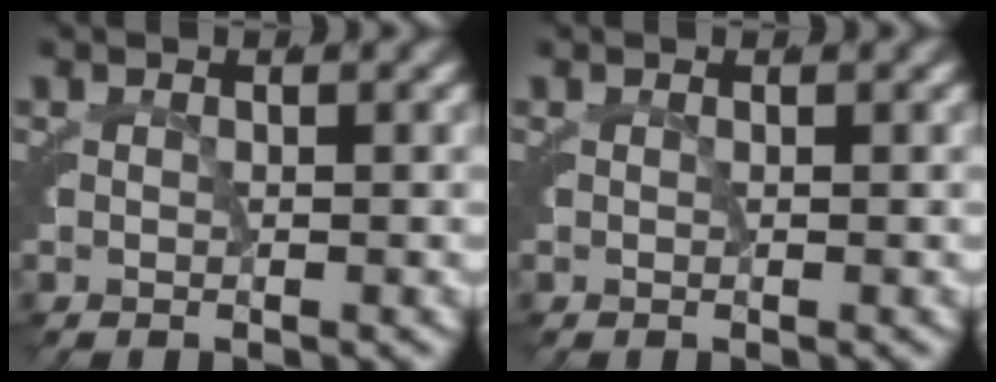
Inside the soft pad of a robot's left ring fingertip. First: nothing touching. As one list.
[{"total": 0.0}]